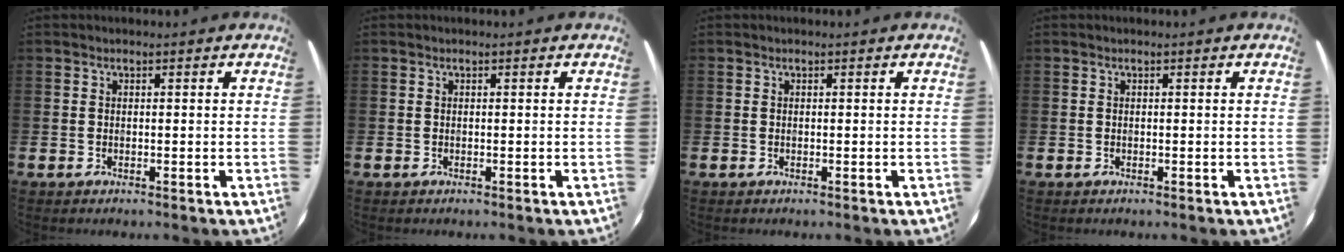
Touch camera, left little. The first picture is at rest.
{"total": 0.0}
{"total": 0.0}
{"total": 0.0}